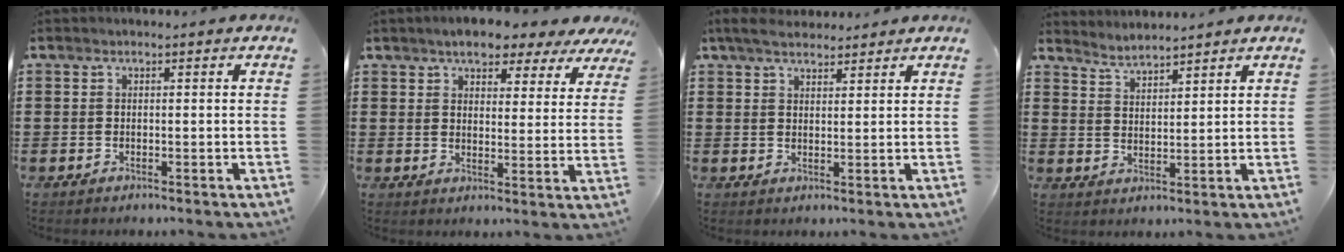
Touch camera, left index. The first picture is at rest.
{"total": 5.4, "force": [4.7, 1.8, 1.9], "torque": [-0.052, -0.010, 0.081]}
{"total": 3.9, "force": [3.3, 1.3, 1.6], "torque": [-0.040, -0.001, 0.062]}
{"total": 3.0, "force": [3.0, 0.1, -0.2], "torque": [-0.007, -0.011, 0.056]}